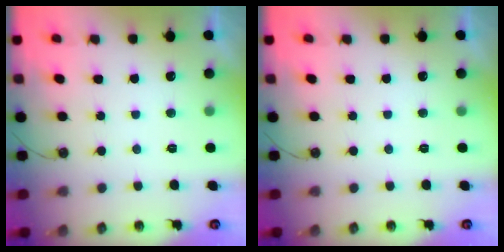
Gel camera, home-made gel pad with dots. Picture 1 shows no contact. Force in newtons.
{"total": 0.0}